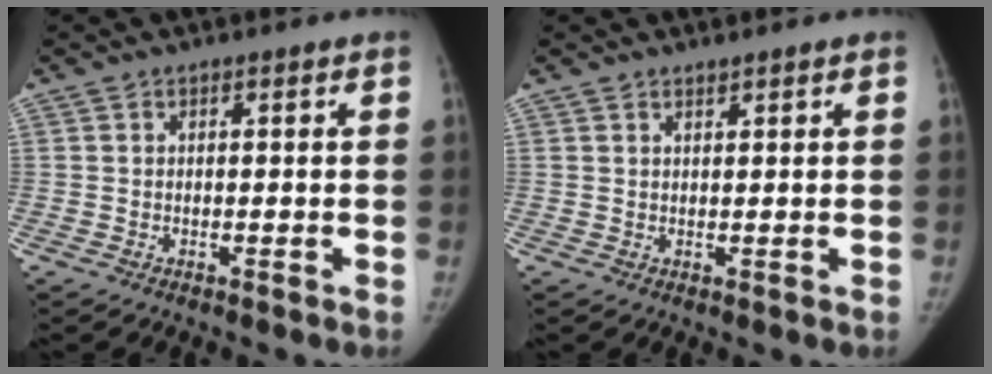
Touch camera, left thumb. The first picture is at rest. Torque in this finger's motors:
{"motor_torque": [-0.41, -0.26, -0.11, 0.03, -0.01]}